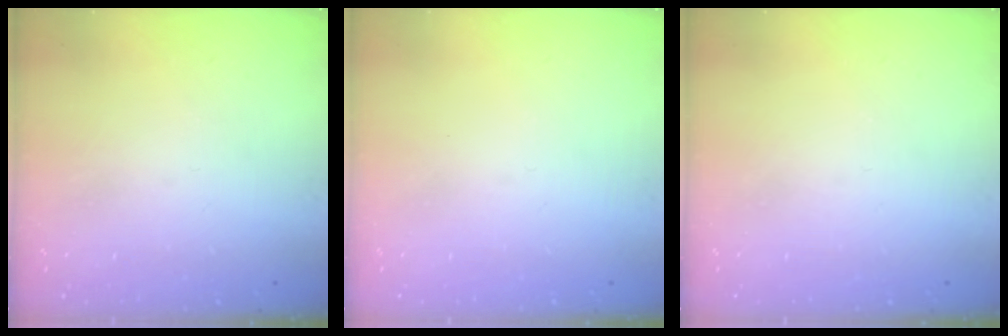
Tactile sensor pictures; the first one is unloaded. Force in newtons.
{"total": 0.0}
{"total": 0.0}